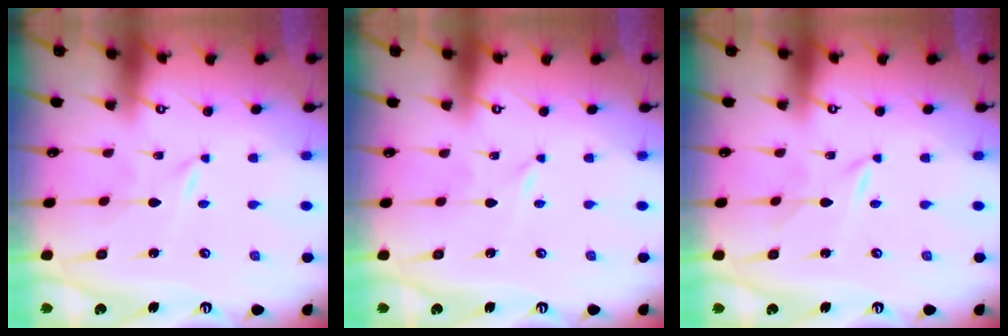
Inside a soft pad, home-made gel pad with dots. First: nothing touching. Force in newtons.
{"total": 0.0}
{"total": 0.8, "press": 0.8, "slide": 0.2}